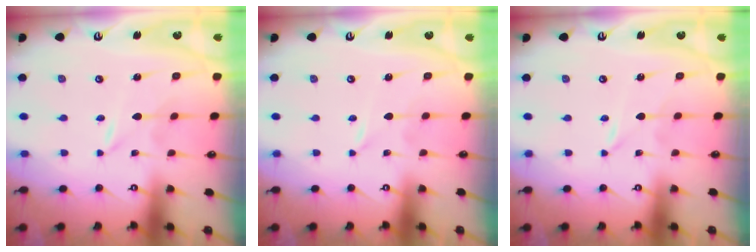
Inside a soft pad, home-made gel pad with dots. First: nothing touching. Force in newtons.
{"total": 0.0}
{"total": 0.0}